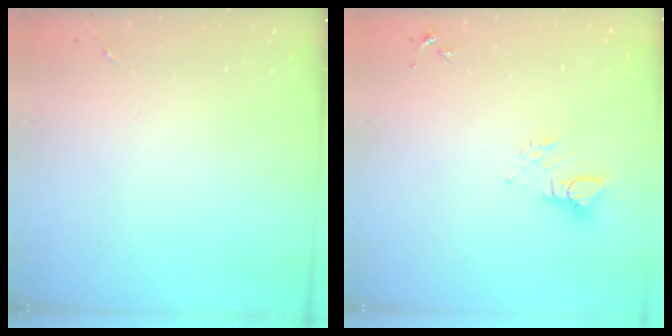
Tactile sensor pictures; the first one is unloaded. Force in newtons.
{"total": 4.8, "press": 4.8, "slide": 0.2}